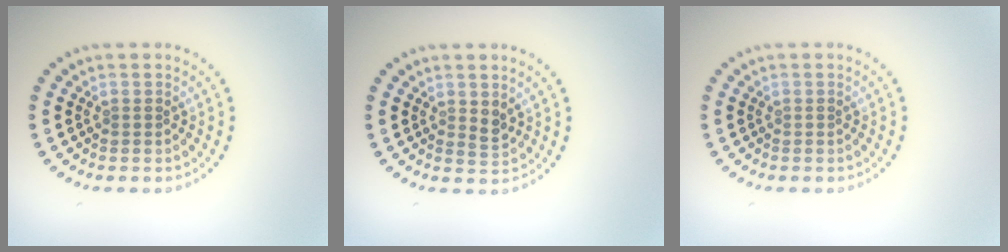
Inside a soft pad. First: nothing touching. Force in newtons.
{"total": 1.1, "press": 1.0, "slide": 0.5}
{"total": 0.0}